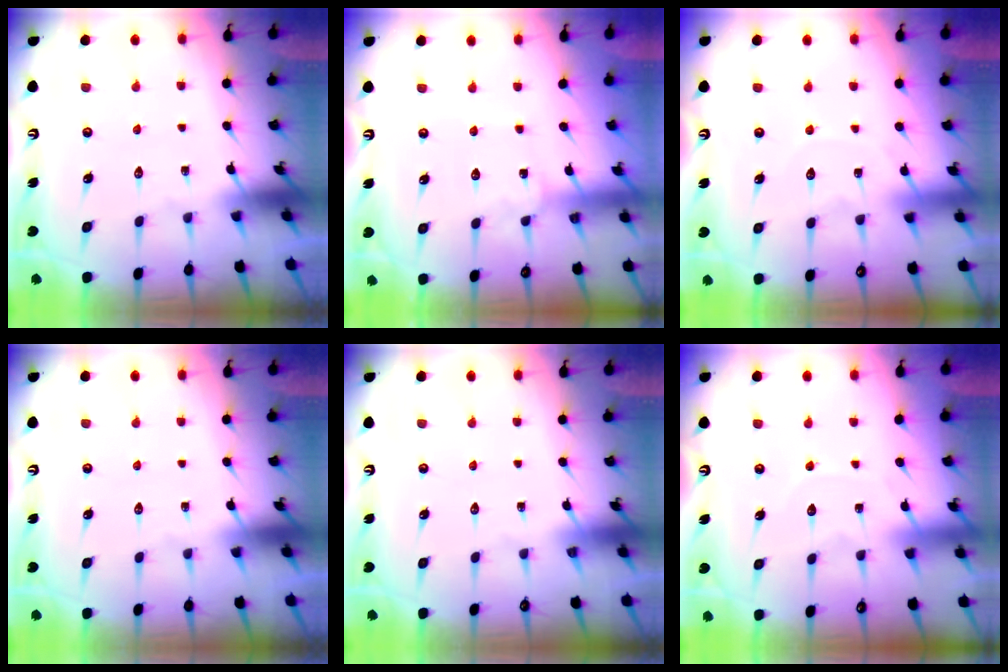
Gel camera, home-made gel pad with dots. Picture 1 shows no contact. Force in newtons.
{"total": 1.8, "press": 1.8, "slide": 0.2}
{"total": 4.5, "press": 4.5, "slide": 0.5}
{"total": 0.0}
{"total": 0.0}
{"total": 4.9, "press": 4.9, "slide": 0.5}